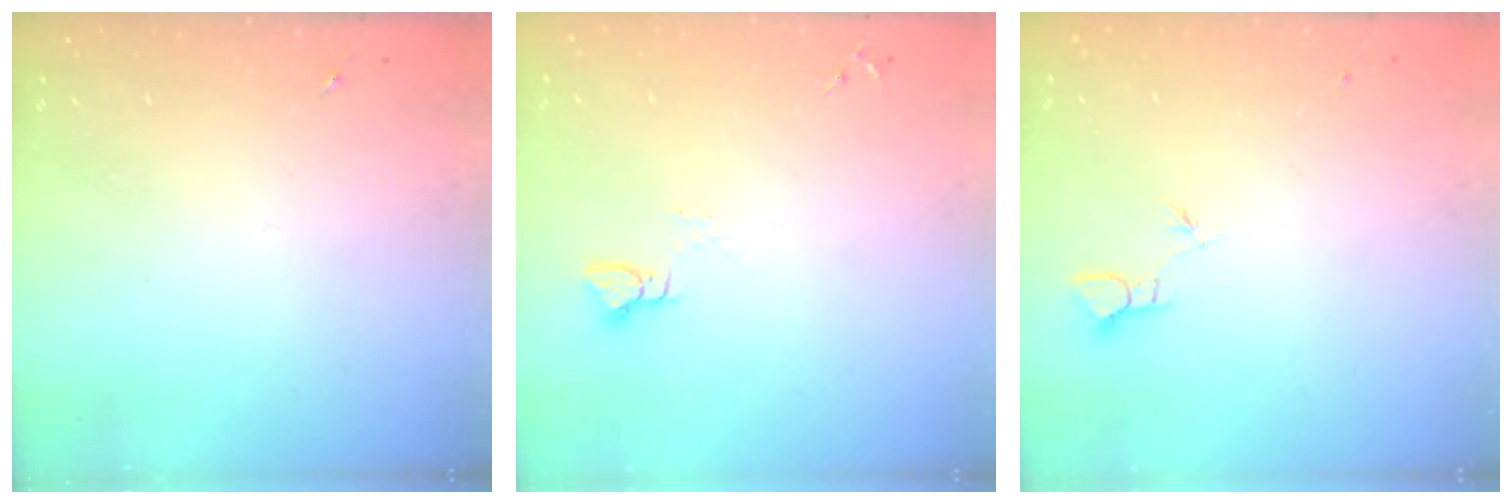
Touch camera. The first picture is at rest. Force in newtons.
{"total": 2.9, "press": 2.9, "slide": 0.3}
{"total": 2.0, "press": 2.0, "slide": 0.1}